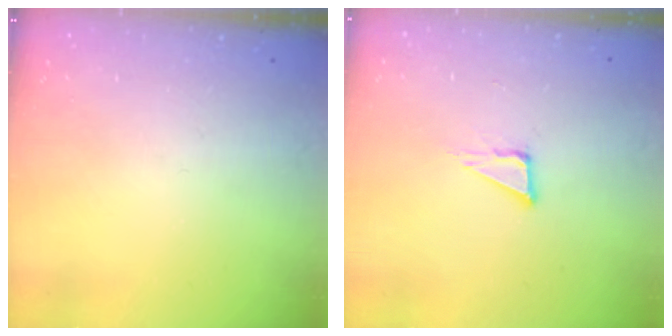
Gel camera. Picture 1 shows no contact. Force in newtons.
{"total": 5.3, "press": 5.3, "slide": 0.3}